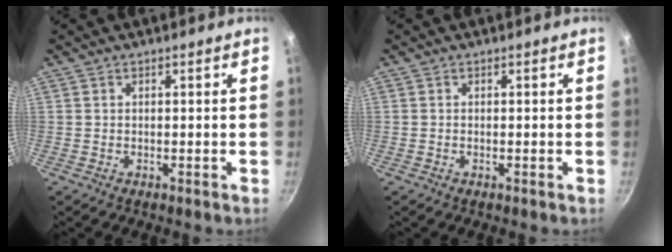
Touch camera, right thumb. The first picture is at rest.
{"total": 0.0}